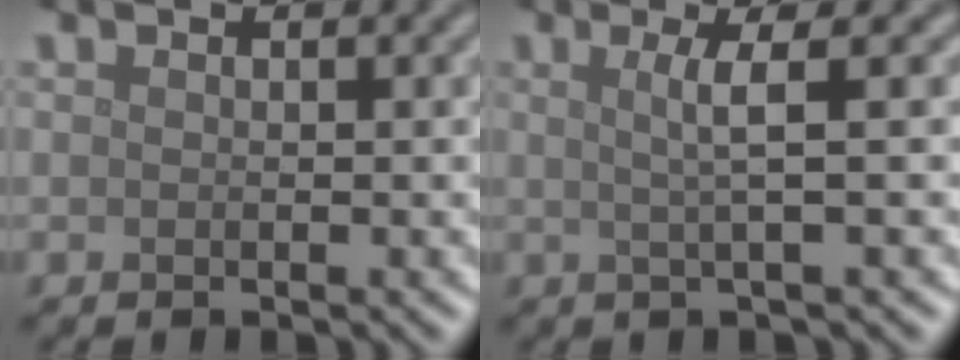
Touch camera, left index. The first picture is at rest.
{"total": 2.8, "force": [0.4, 0.5, 2.7], "torque": [-0.049, 0.004, 0.003]}